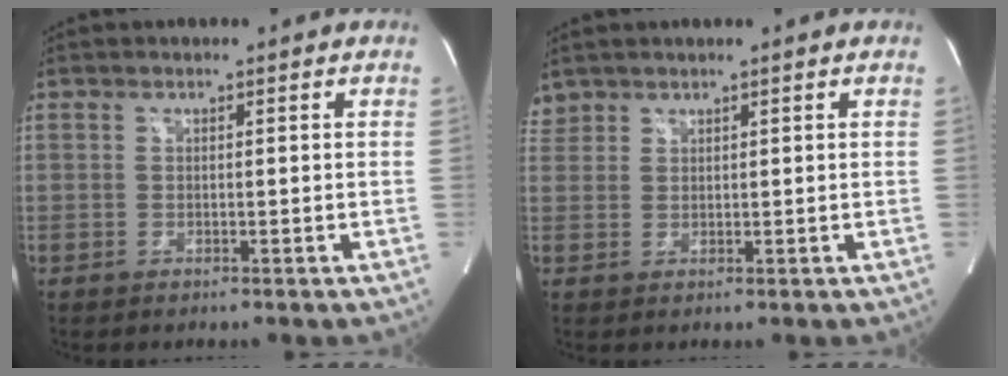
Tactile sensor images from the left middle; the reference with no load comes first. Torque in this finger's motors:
{"motor_torque": [-0.07, -0.33, -0.10, -0.03]}